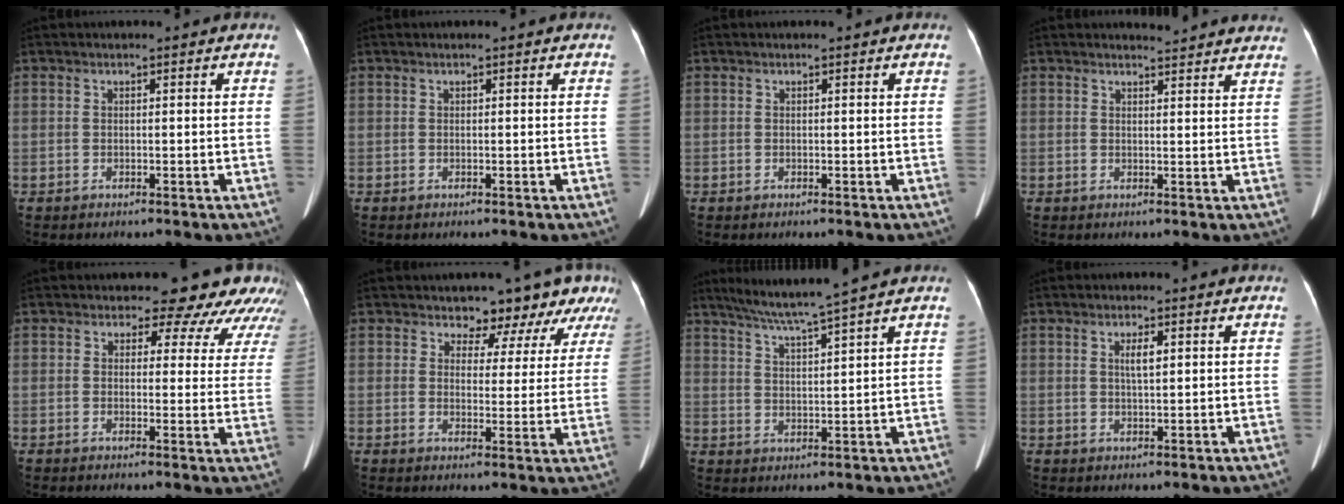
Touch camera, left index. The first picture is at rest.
{"total": 0.0}
{"total": 0.0}
{"total": 6.1, "force": [6.0, 0.6, 1.0], "torque": [-0.011, -0.003, 0.050]}
{"total": 11.6, "force": [9.9, 5.3, 3.1], "torque": [0.002, -0.009, 0.076]}
{"total": 9.4, "force": [8.2, 4.2, 1.7], "torque": [-0.001, -0.005, 0.067]}
{"total": 7.9, "force": [6.5, -1.9, 4.0], "torque": [-0.070, 0.001, 0.114]}
{"total": 2.1, "force": [0.6, 0.3, 2.0], "torque": [-0.041, 0.000, 0.011]}